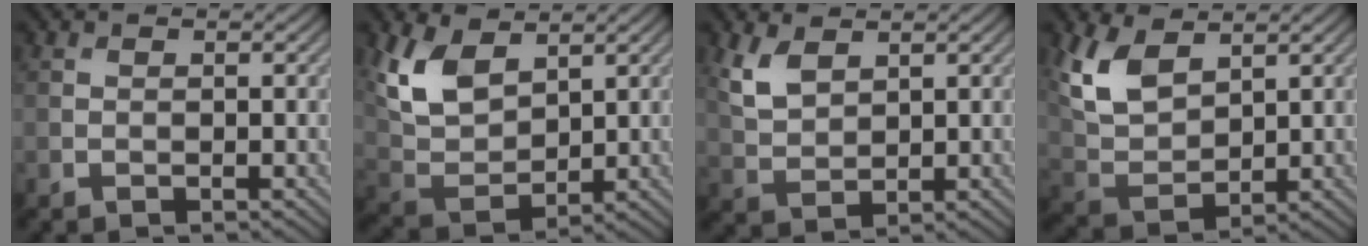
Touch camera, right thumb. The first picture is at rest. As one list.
[{"total": 8.7, "force": [4.4, 4.9, 5.8], "torque": [-0.145, -0.003, 0.090]}, {"total": 4.9, "force": [2.6, 2.6, 3.1], "torque": [-0.086, -0.001, 0.059]}, {"total": 7.9, "force": [4.1, 4.2, 5.2], "torque": [-0.133, -0.003, 0.084]}]